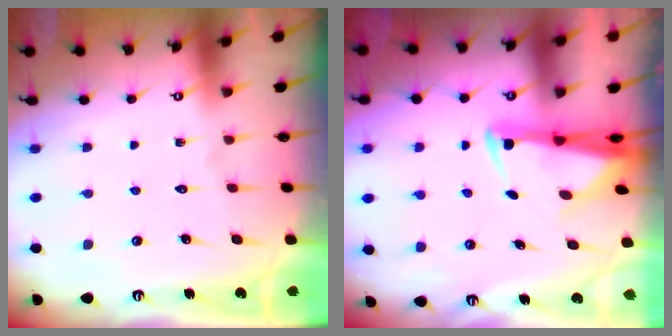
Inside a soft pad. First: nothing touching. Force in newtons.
{"total": 3.1, "press": 2.9, "slide": 1.0}